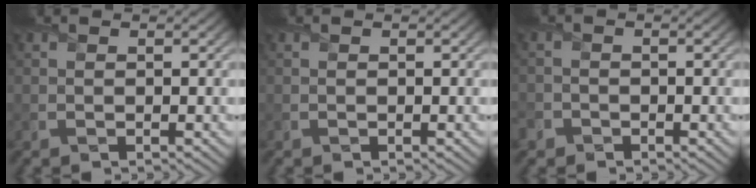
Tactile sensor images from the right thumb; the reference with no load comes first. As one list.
[{"total": 0.0}, {"total": 2.0, "force": [-1.4, 1.4, 0.3], "torque": [-0.005, -0.004, -0.036]}]